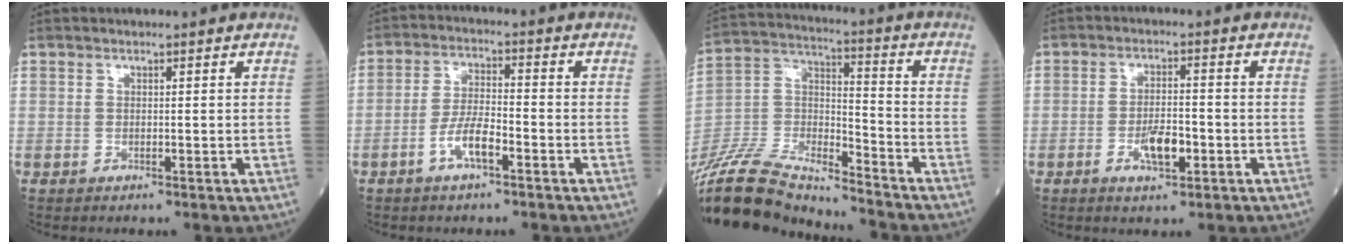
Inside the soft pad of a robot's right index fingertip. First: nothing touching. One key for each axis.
{"total": 5.6, "fx": -2.7, "fy": 1.5, "fz": 4.7, "tx": -0.092, "ty": 0.005, "tz": -0.053}
{"total": 19.9, "fx": -18.8, "fy": 2.6, "fz": 6.1, "tx": -0.135, "ty": 0.013, "tz": -0.338}
{"total": 5.0, "fx": -1.7, "fy": 1.5, "fz": 4.4, "tx": -0.082, "ty": -0.001, "tz": -0.028}